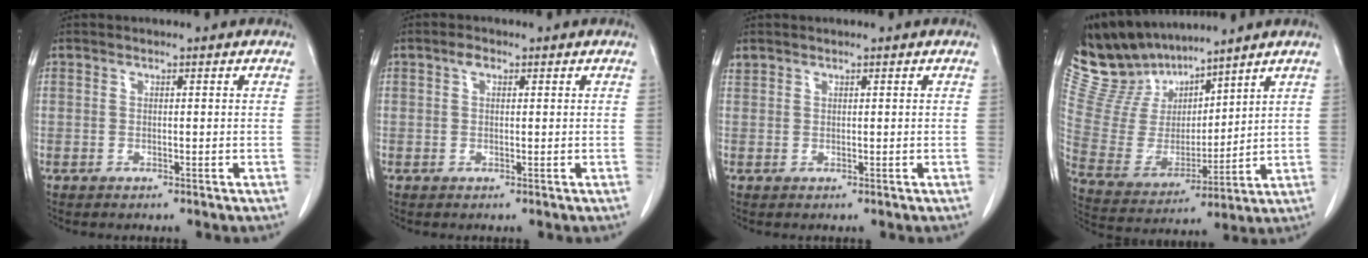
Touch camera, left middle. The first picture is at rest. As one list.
[{"total": 1.3, "force": [0.6, 0.7, 0.8], "torque": [-0.016, 0.008, 0.010]}, {"total": 0.6, "force": [0.6, 0.2, -0.1], "torque": [-0.003, 0.007, 0.013]}, {"total": 13.5, "force": [12.6, 3.8, 3.2], "torque": [-0.089, 0.011, 0.262]}]